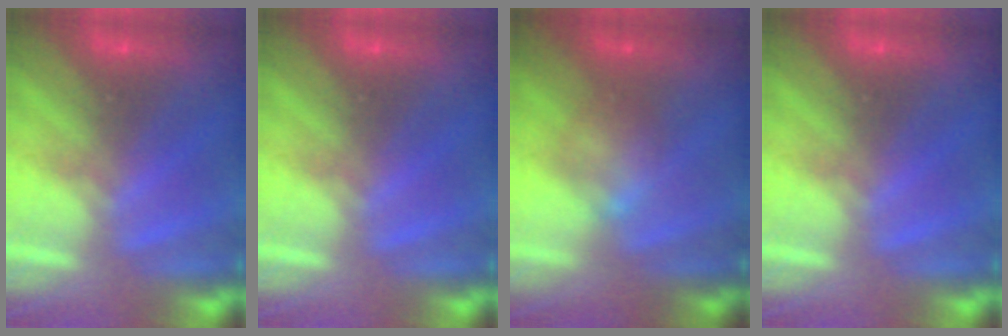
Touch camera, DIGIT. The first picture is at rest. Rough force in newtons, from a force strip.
{"total": 0.0}
{"total": 2.1}
{"total": 0.0}